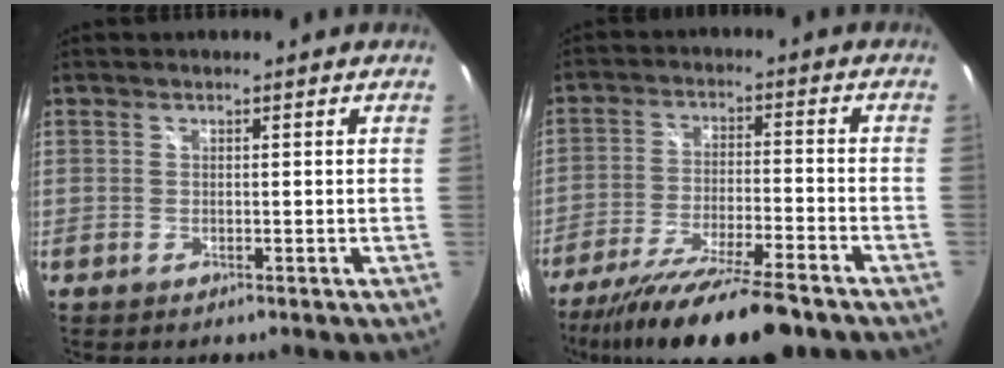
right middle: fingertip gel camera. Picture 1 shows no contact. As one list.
[{"total": 17.6, "force": [-14.2, 2.2, 10.1], "torque": [-0.199, -0.038, -0.234]}]